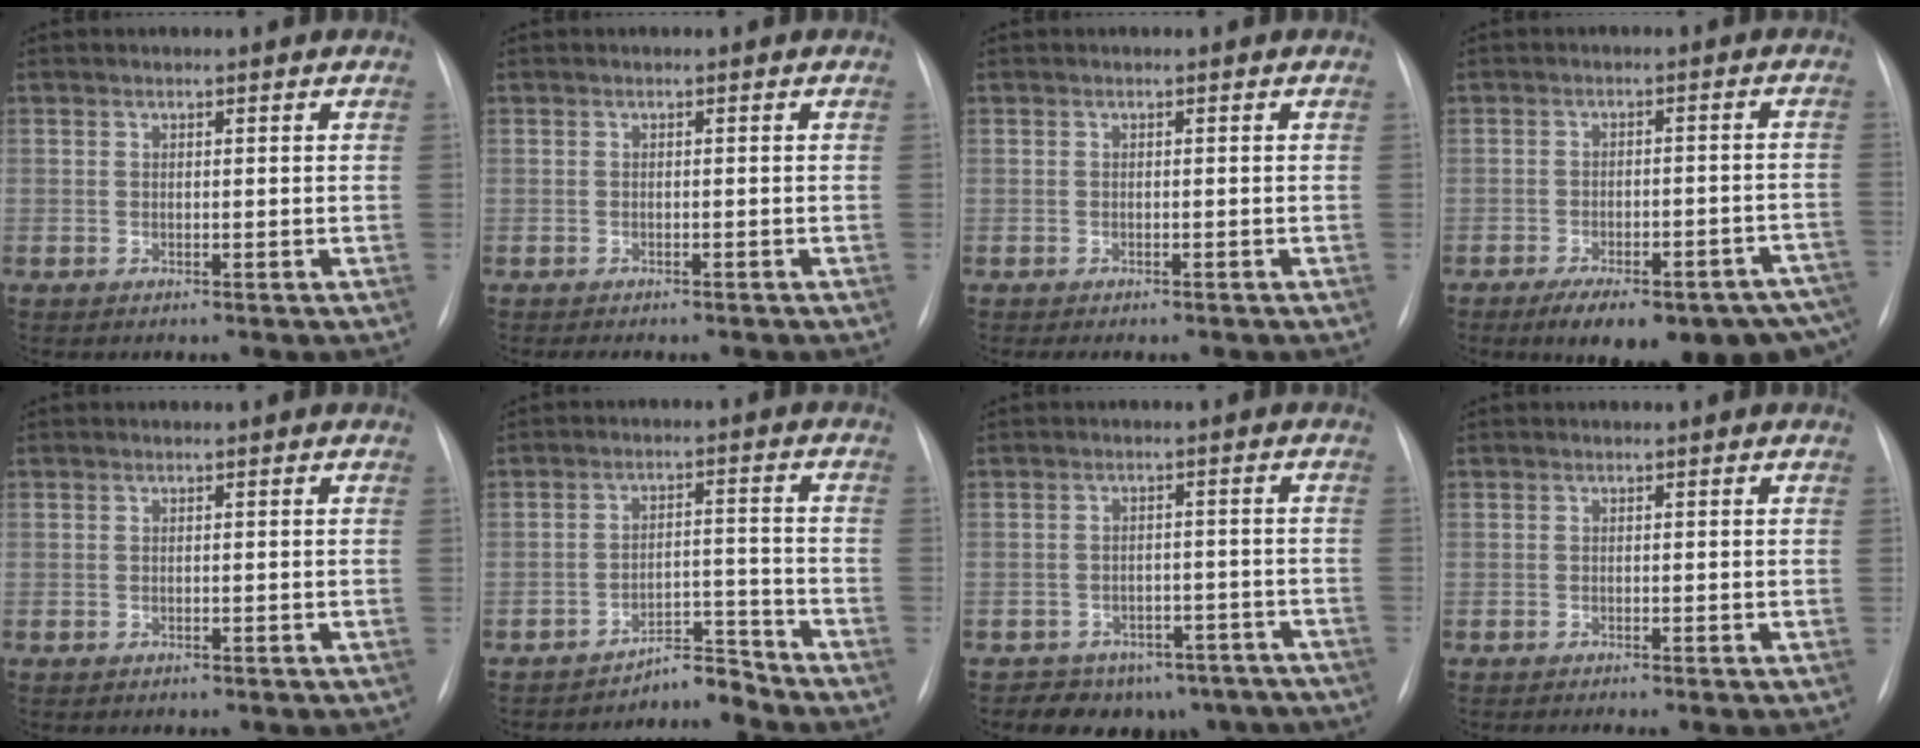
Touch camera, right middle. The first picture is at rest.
{"total": 4.4, "force": [-3.7, 1.3, 1.9], "torque": [-0.023, -0.005, -0.039]}
{"total": 2.9, "force": [-2.5, 0.8, 1.4], "torque": [-0.016, -0.005, -0.024]}
{"total": 19.6, "force": [-14.2, 5.5, 12.3], "torque": [-0.112, 0.016, -0.172]}
{"total": 0.0}
{"total": 4.4, "force": [-4.4, -0.2, -0.7], "torque": [0.021, 0.016, -0.066]}
{"total": 10.6, "force": [-8.3, 6.4, 1.8], "torque": [-0.007, 0.023, -0.089]}
{"total": 1.2, "force": [-0.9, -0.2, 0.8], "torque": [-0.009, -0.001, -0.011]}